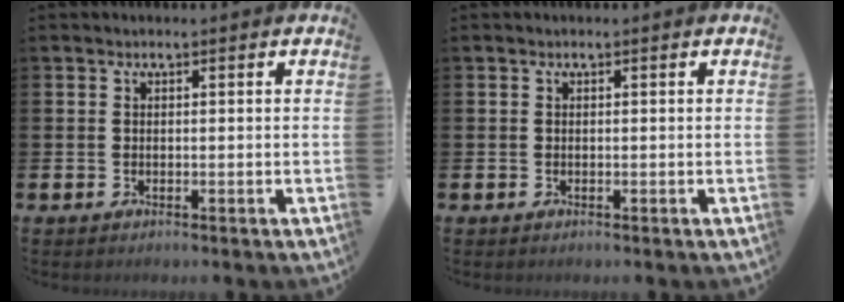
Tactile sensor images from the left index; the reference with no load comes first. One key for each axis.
{"total": 0.0}